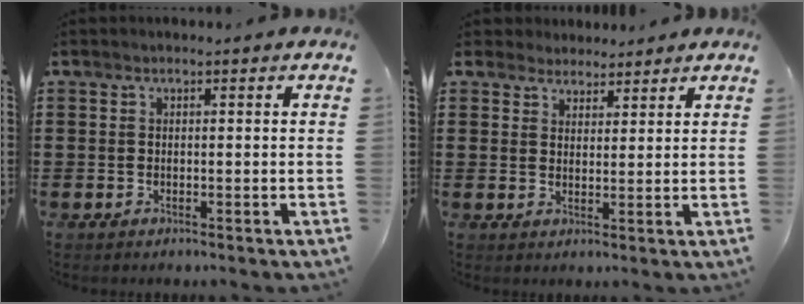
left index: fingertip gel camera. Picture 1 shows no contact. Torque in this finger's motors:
{"motor_torque": [2.14, 0.00, 0.07, 0.00]}